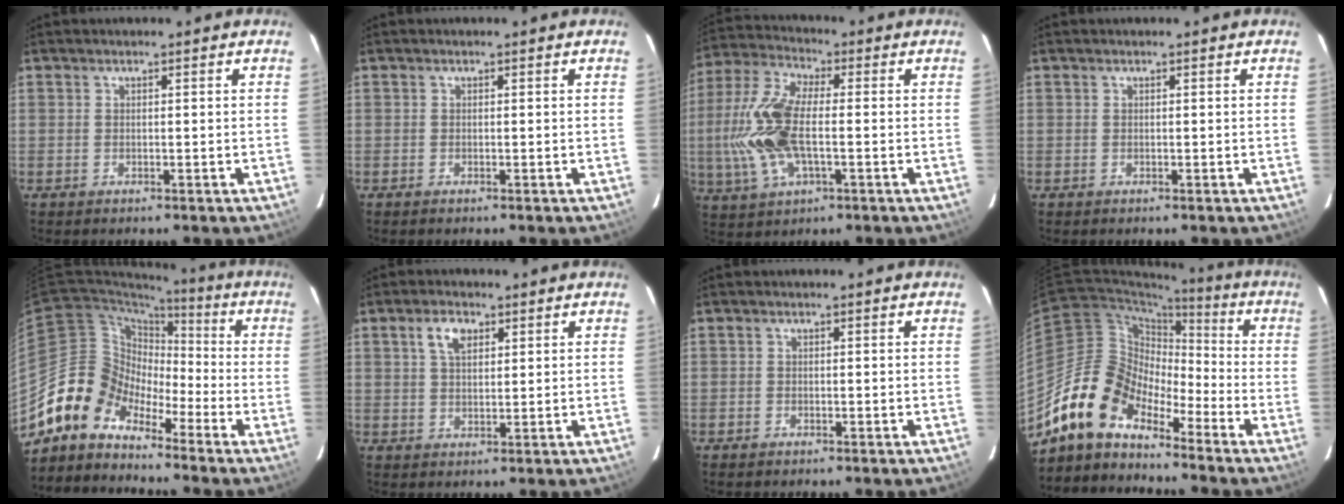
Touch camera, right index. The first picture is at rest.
{"total": 0.0}
{"total": 15.3, "force": [-1.6, 6.9, 13.6], "torque": [-0.302, 0.006, -0.035]}
{"total": 0.0}
{"total": 9.9, "force": [-7.2, 6.7, 1.4], "torque": [-0.029, 0.040, -0.156]}
{"total": 4.4, "force": [2.0, 2.4, 3.0], "torque": [-0.055, 0.010, 0.038]}
{"total": 0.9, "force": [-0.7, 0.6, 0.1], "torque": [-0.004, 0.000, -0.013]}
{"total": 13.4, "force": [-10.6, 6.4, 5.0], "torque": [-0.091, 0.023, -0.210]}